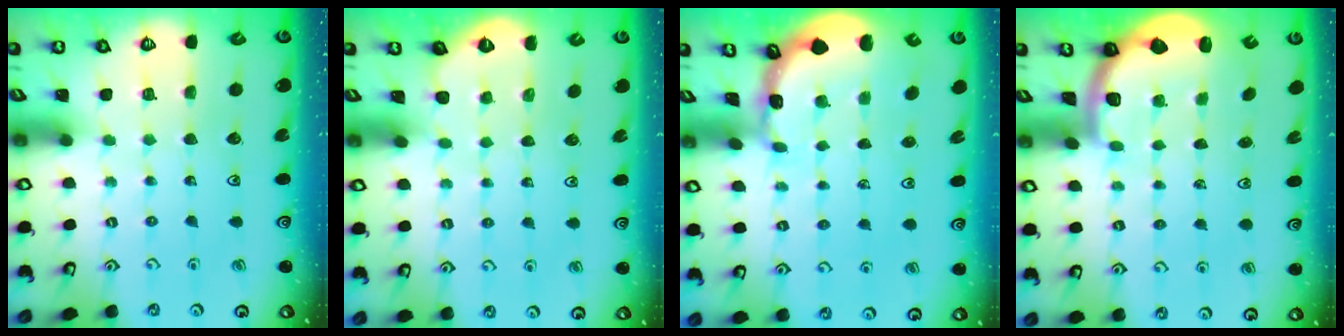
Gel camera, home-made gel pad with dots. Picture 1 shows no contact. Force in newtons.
{"total": 0.0}
{"total": 1.0, "press": 1.0, "slide": 0.0}
{"total": 1.9, "press": 1.8, "slide": 0.5}